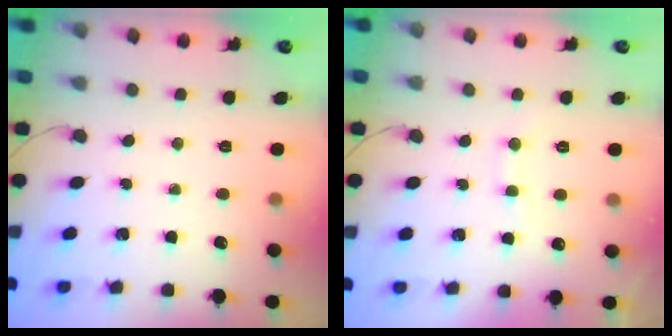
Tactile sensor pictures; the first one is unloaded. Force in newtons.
{"total": 7.0, "press": 6.9, "slide": 1.2}